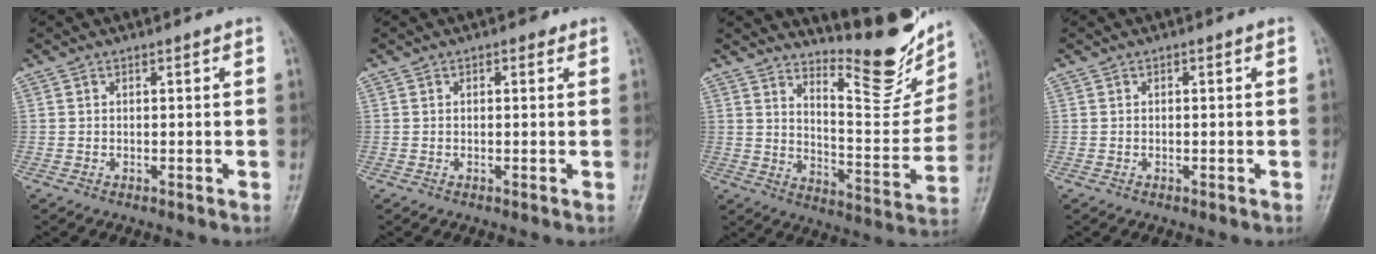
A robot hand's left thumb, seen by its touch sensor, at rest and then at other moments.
{"total": 1.0, "force": [0.6, 0.6, 0.5], "torque": [0.000, -0.001, 0.002]}
{"total": 17.6, "force": [14.0, 4.6, 9.6], "torque": [-0.096, -0.122, 0.206]}
{"total": 0.0}